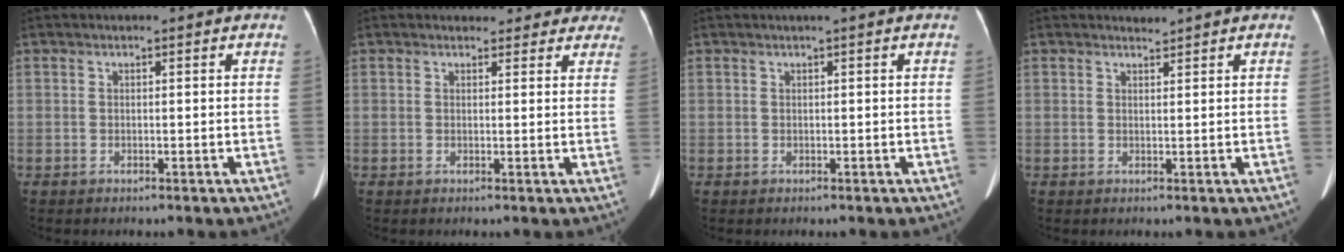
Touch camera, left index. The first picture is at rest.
{"total": 9.5, "force": [8.6, 3.7, 1.5], "torque": [0.023, 0.006, 0.074]}
{"total": 0.6, "force": [0.3, -0.1, 0.5], "torque": [-0.012, 0.003, 0.009]}
{"total": 0.9, "force": [0.9, -0.2, -0.2], "torque": [-0.007, -0.001, 0.017]}